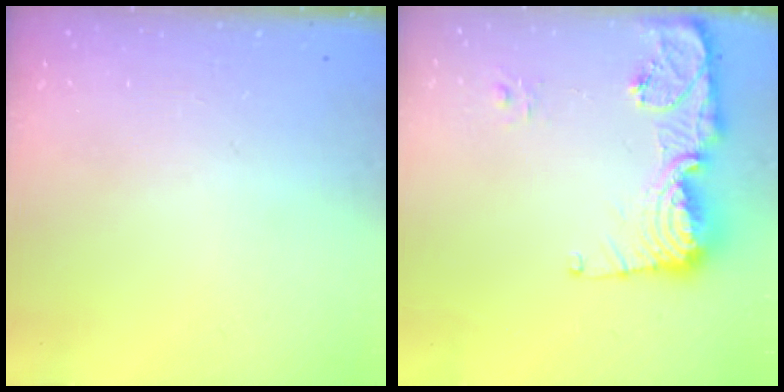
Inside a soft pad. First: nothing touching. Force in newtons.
{"total": 14.0, "press": 13.9, "slide": 1.5}